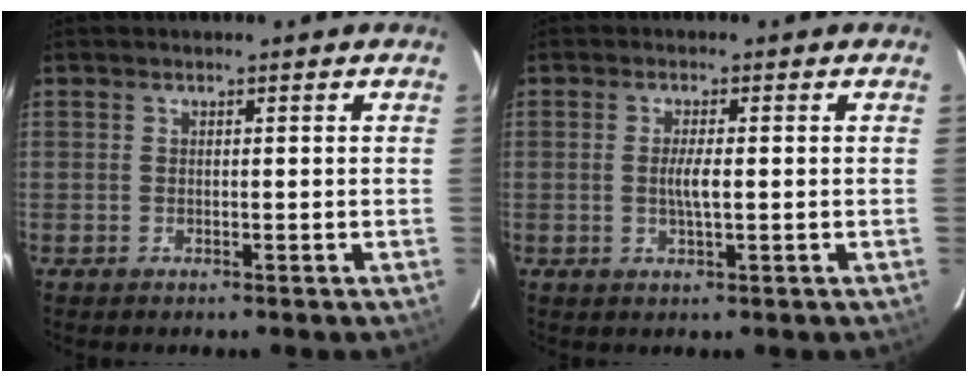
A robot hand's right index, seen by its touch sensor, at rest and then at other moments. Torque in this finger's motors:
{"motor_torque": [0.52, -0.11, 0.37, 0.09]}